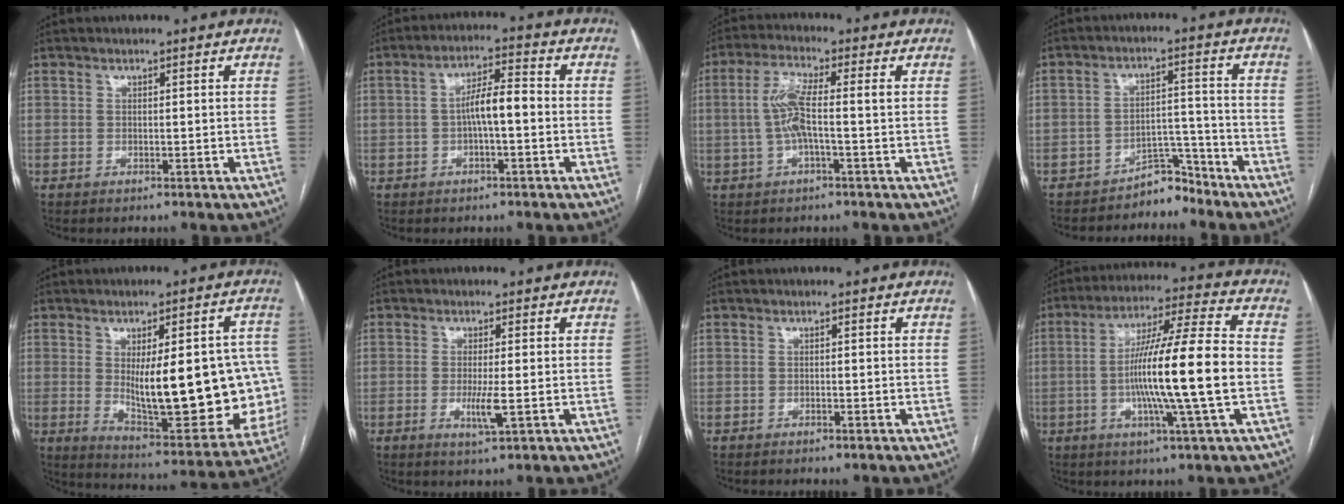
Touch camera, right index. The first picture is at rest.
{"total": 5.7, "force": [-0.7, 1.1, 5.5], "torque": [-0.099, 0.017, -0.012]}
{"total": 6.0, "force": [0.1, 0.7, 5.9], "torque": [-0.129, 0.018, -0.001]}
{"total": 4.7, "force": [-4.4, 1.6, 0.4], "torque": [0.004, 0.025, -0.067]}
{"total": 22.7, "force": [-0.6, 6.9, 21.6], "torque": [-0.228, 0.011, 0.026]}
{"total": 3.5, "force": [-0.7, 0.2, 3.4], "torque": [-0.068, -0.007, -0.009]}
{"total": 0.8, "force": [-0.6, 0.2, 0.5], "torque": [-0.010, -0.002, -0.006]}
{"total": 16.2, "force": [-2.1, -0.8, 16.1], "torque": [-0.277, 0.002, -0.043]}